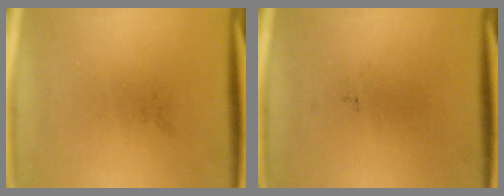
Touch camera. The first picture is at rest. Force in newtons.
{"total": 0.0}